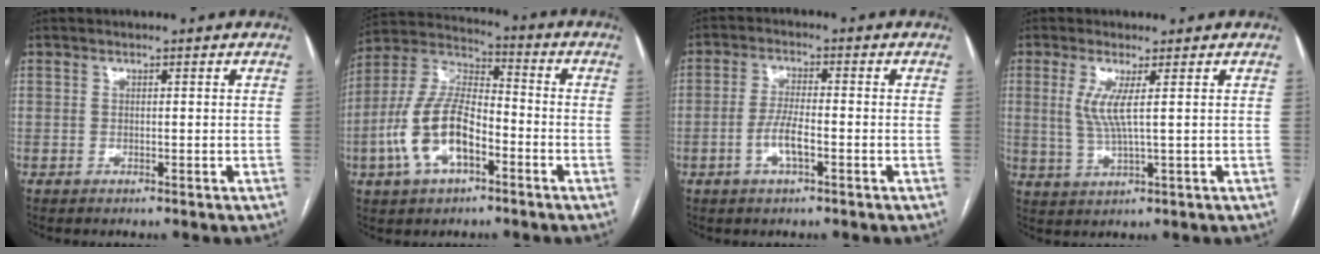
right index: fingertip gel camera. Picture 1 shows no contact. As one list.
[{"total": 13.6, "force": [-4.7, 6.1, 11.2], "torque": [-0.247, 0.017, -0.089]}, {"total": 4.9, "force": [-1.7, 1.0, 4.4], "torque": [-0.088, 0.003, -0.034]}, {"total": 4.7, "force": [1.2, 0.0, 4.5], "torque": [-0.103, -0.002, 0.029]}]